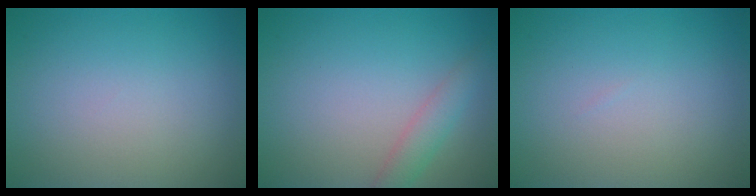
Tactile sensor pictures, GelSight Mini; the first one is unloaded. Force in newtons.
{"total": 2.1, "press": 2.1, "slide": 0.1}
{"total": 0.0}